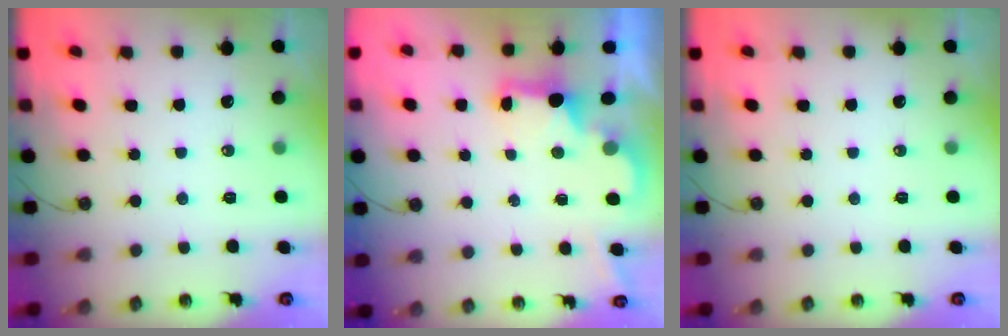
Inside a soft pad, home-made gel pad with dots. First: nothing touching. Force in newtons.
{"total": 2.0, "press": 2.0, "slide": 0.5}
{"total": 0.0}